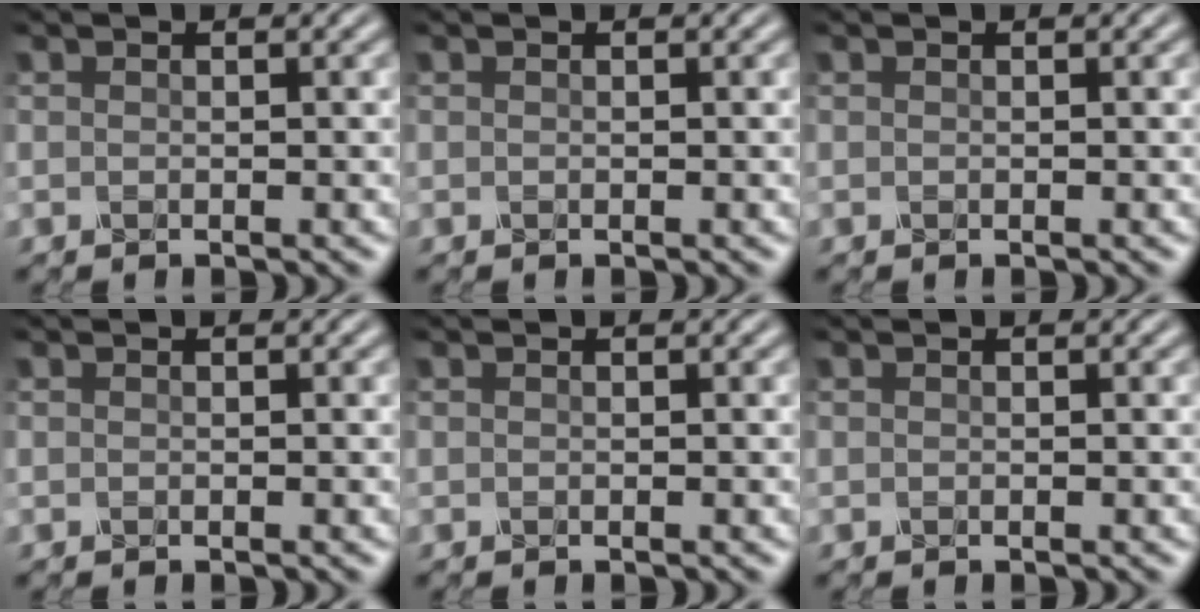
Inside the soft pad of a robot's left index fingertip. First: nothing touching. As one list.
[{"total": 0.0}, {"total": 0.0}, {"total": 0.0}, {"total": 0.0}, {"total": 0.0}]